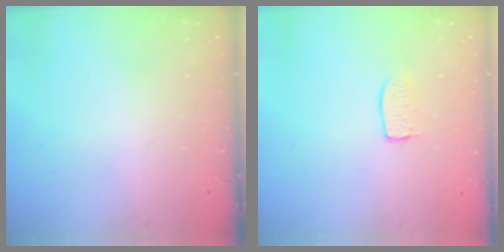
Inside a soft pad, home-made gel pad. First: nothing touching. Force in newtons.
{"total": 5.8, "press": 5.8, "slide": 0.3}